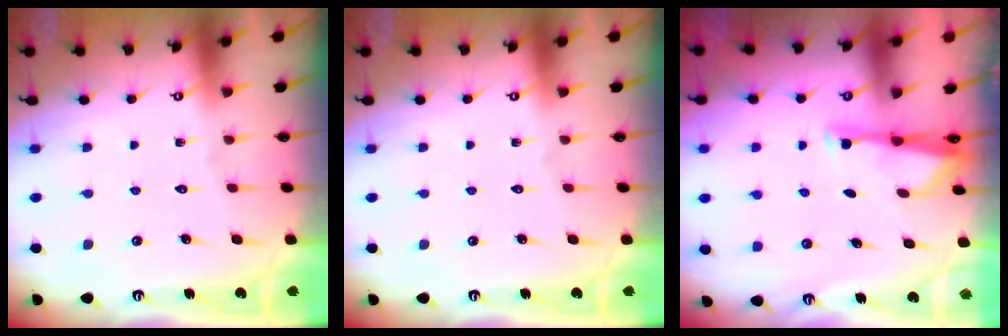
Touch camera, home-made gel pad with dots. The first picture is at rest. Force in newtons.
{"total": 0.0}
{"total": 2.9, "press": 2.9, "slide": 0.6}